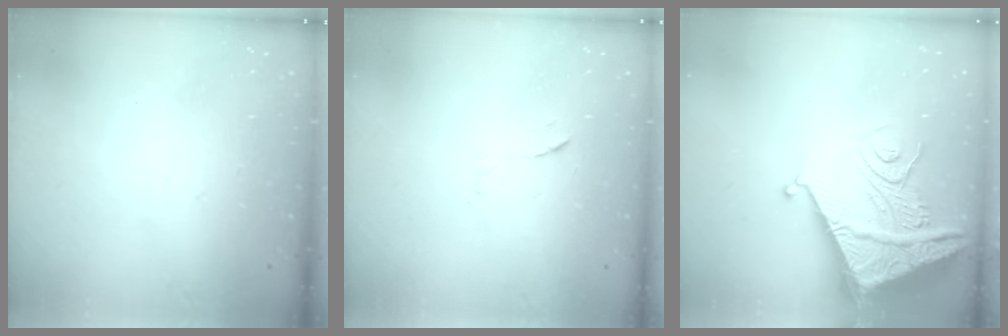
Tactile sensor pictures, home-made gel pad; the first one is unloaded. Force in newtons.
{"total": 8.1, "press": 8.0, "slide": 0.7}
{"total": 13.1, "press": 13.0, "slide": 1.6}